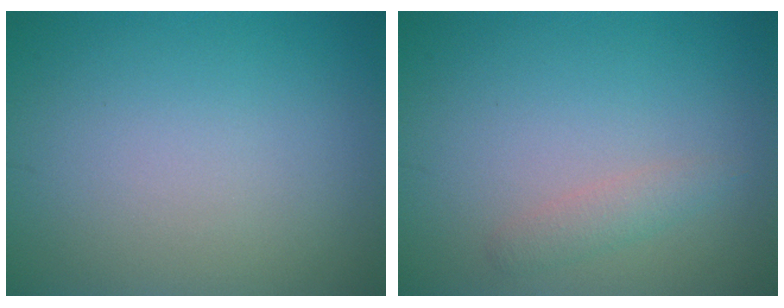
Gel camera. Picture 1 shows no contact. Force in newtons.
{"total": 1.5, "press": 1.5, "slide": 0.0}